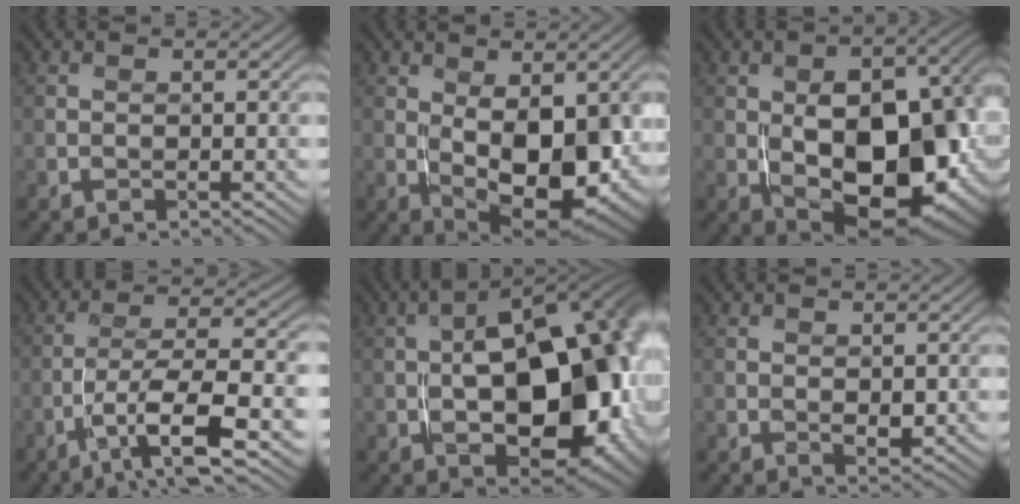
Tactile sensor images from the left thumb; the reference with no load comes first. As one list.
[{"total": 12.9, "force": [-0.8, 6.3, 11.3], "torque": [-0.168, -0.012, 0.001]}, {"total": 15.7, "force": [-2.1, 8.7, 12.9], "torque": [-0.178, -0.012, -0.027]}, {"total": 9.6, "force": [-4.6, 1.7, 8.2], "torque": [-0.145, 0.003, -0.079]}, {"total": 19.2, "force": [-2.4, 10.8, 15.7], "torque": [-0.193, -0.008, -0.033]}, {"total": 1.6, "force": [0.2, 0.9, 1.3], "torque": [-0.024, -0.008, 0.007]}]